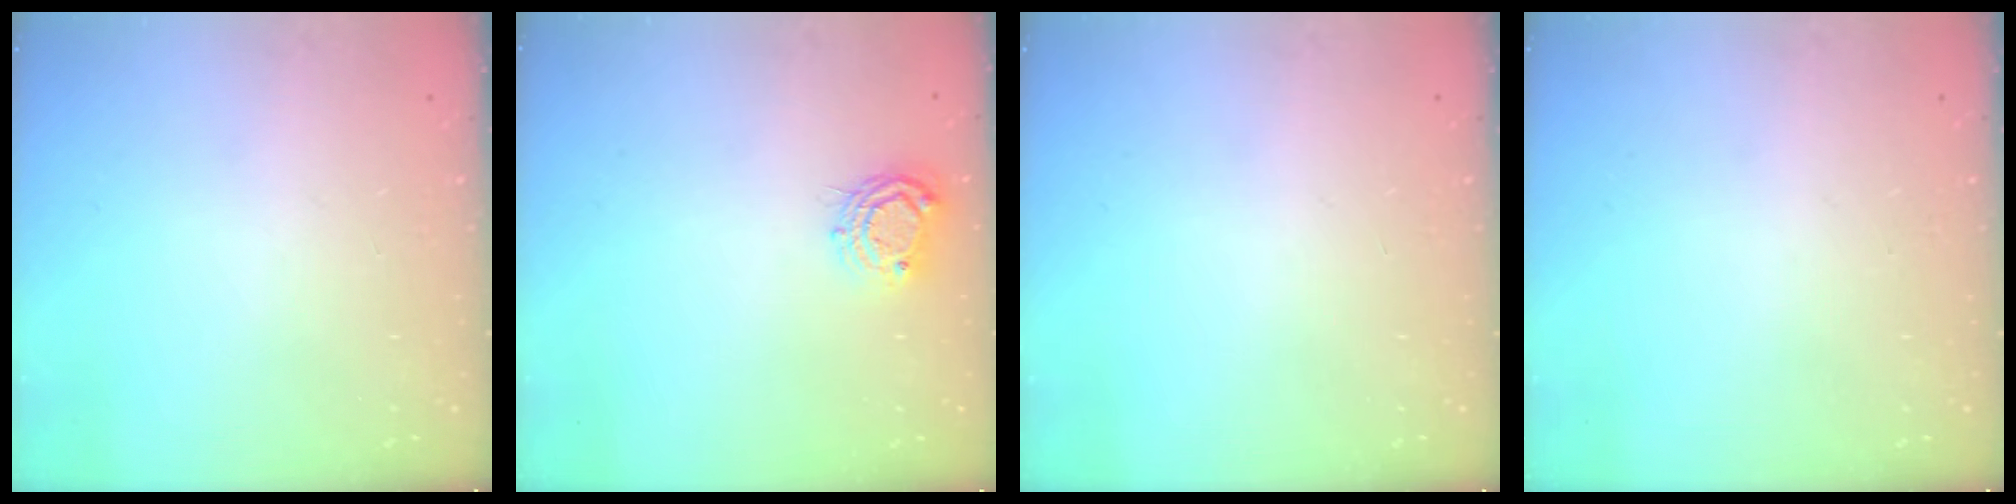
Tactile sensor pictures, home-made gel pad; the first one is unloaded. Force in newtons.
{"total": 7.6, "press": 7.6, "slide": 0.6}
{"total": 0.0}
{"total": 0.0}